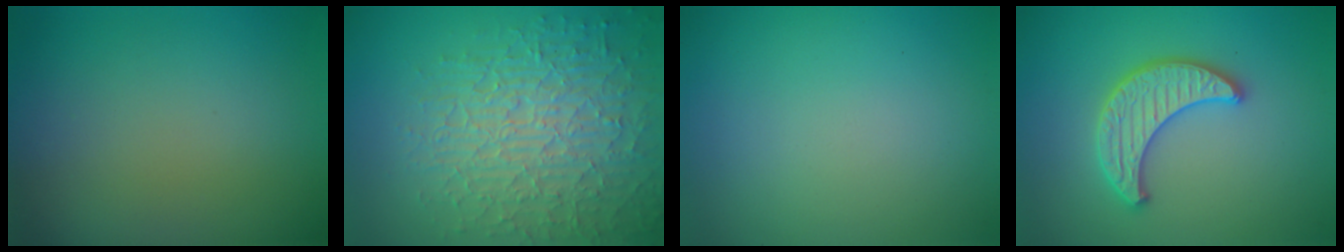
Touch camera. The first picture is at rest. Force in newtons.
{"total": 8.2, "press": 5.9, "slide": 5.7}
{"total": 0.0}
{"total": 3.9, "press": 3.7, "slide": 1.2}